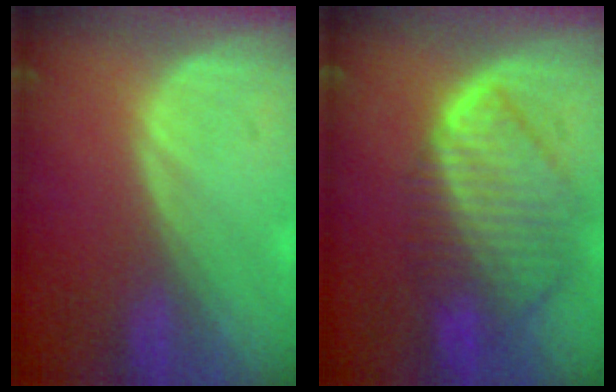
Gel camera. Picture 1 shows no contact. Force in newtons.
{"total": 10.0, "press": 8.7, "slide": 5.0}